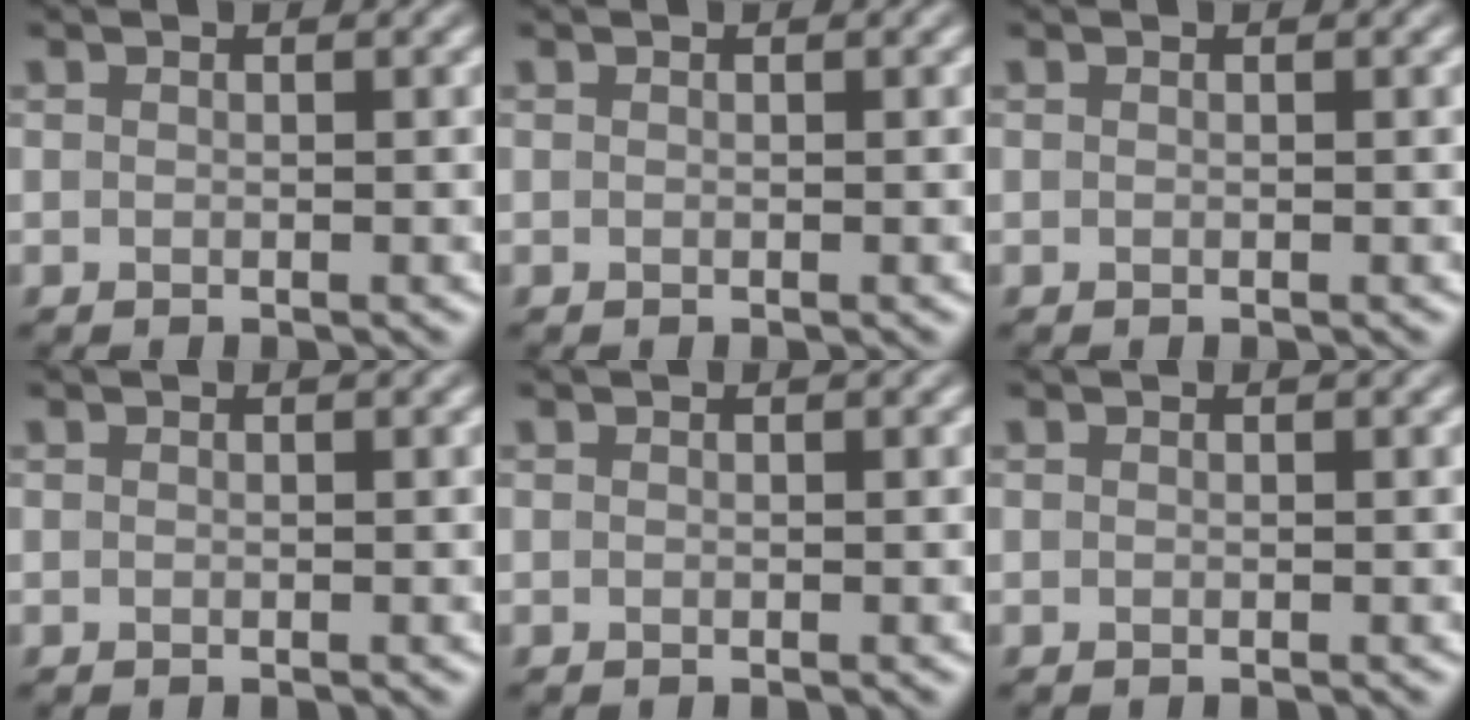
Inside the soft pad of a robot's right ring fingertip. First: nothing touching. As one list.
[{"total": 0.0}, {"total": 0.0}, {"total": 0.0}, {"total": 0.0}, {"total": 0.0}]